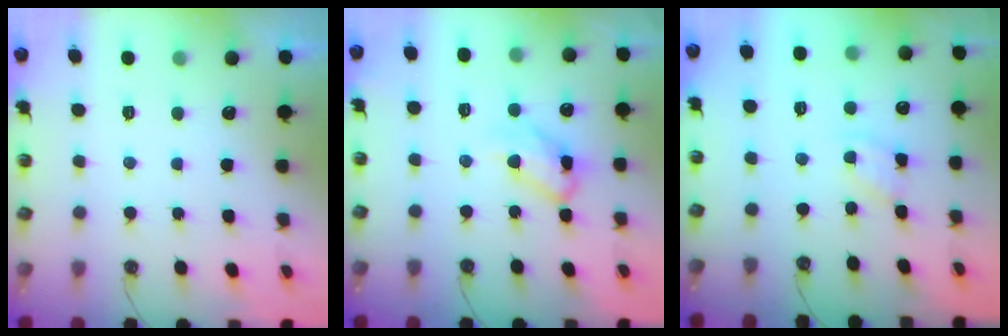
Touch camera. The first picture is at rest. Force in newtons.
{"total": 11.1, "press": 11.0, "slide": 1.4}
{"total": 3.7, "press": 3.7, "slide": 0.5}